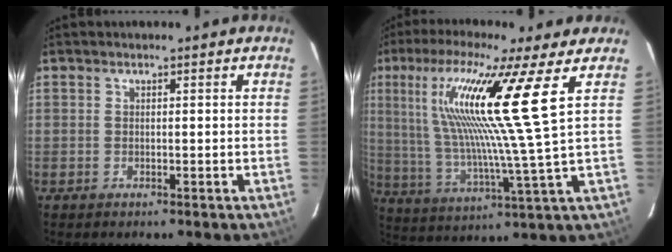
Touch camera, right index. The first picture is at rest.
{"total": 17.4, "force": [6.9, -1.0, 15.9], "torque": [-0.276, 0.006, 0.129]}